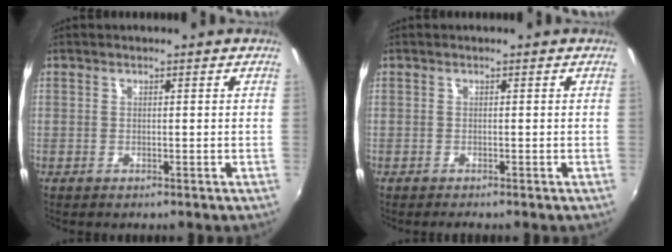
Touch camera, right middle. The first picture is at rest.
{"total": 0.6, "force": [-0.5, -0.1, 0.4], "torque": [-0.005, -0.002, -0.009]}